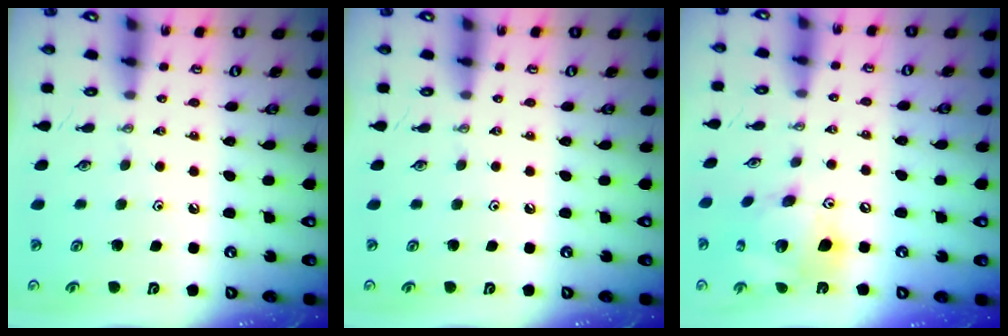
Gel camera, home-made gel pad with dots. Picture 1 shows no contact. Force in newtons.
{"total": 0.0}
{"total": 16.1, "press": 16.0, "slide": 2.1}